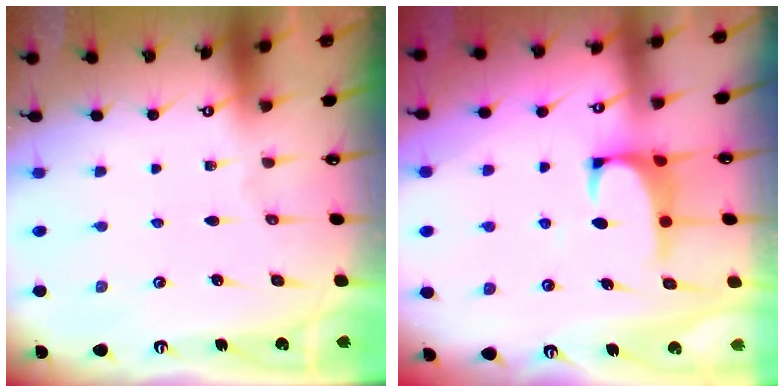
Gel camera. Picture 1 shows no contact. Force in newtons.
{"total": 1.3, "press": 1.2, "slide": 0.5}